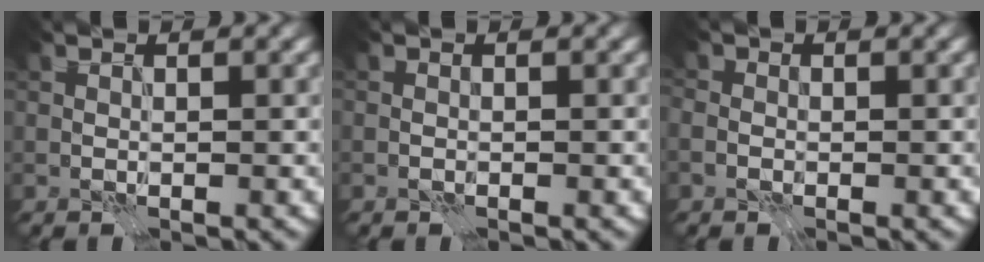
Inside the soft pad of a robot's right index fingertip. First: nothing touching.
{"total": 0.0}
{"total": 0.8, "force": [-0.4, 0.7, 0.2], "torque": [0.000, -0.001, -0.005]}